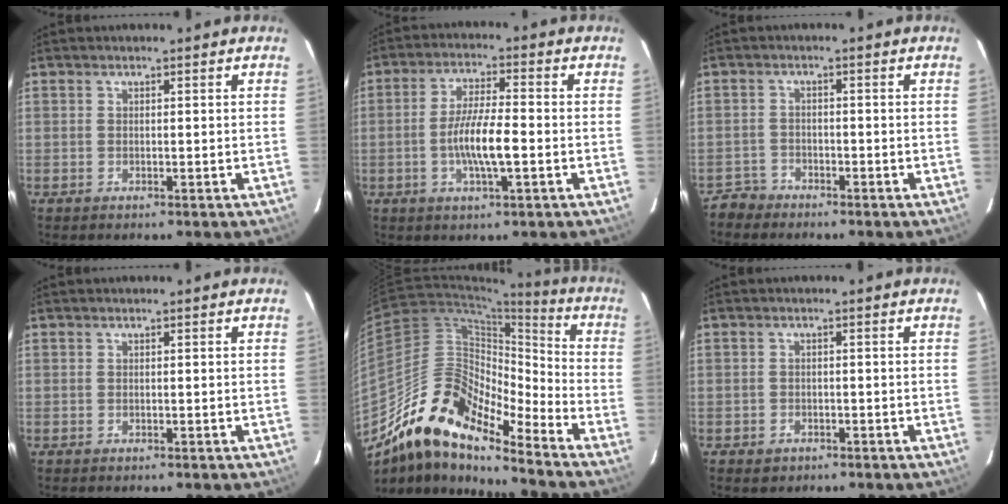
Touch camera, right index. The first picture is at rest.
{"total": 8.1, "force": [-2.0, 1.4, 7.7], "torque": [-0.149, 0.000, -0.038]}
{"total": 3.2, "force": [-2.8, 1.6, -0.3], "torque": [-0.004, 0.010, -0.058]}
{"total": 0.0}
{"total": 16.3, "force": [-13.2, 4.2, 8.6], "torque": [-0.139, 0.005, -0.263]}
{"total": 2.1, "force": [-1.2, 1.7, 0.5], "torque": [-0.012, 0.003, -0.014]}